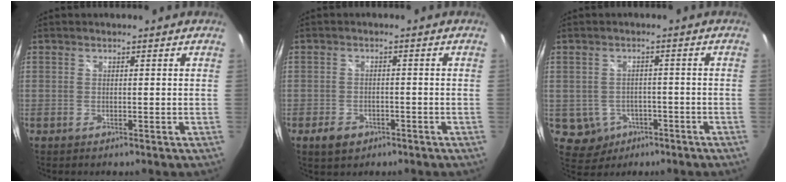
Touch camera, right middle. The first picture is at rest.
{"total": 3.6, "force": [-2.1, 2.5, 1.6], "torque": [-0.039, 0.000, -0.031]}
{"total": 5.7, "force": [-2.5, 4.9, 1.5], "torque": [-0.044, 0.004, -0.023]}